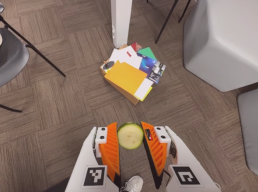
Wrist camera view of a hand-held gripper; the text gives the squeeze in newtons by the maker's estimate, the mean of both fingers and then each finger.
{"total": 9.4, "left": 9.6, "right": 9.2}